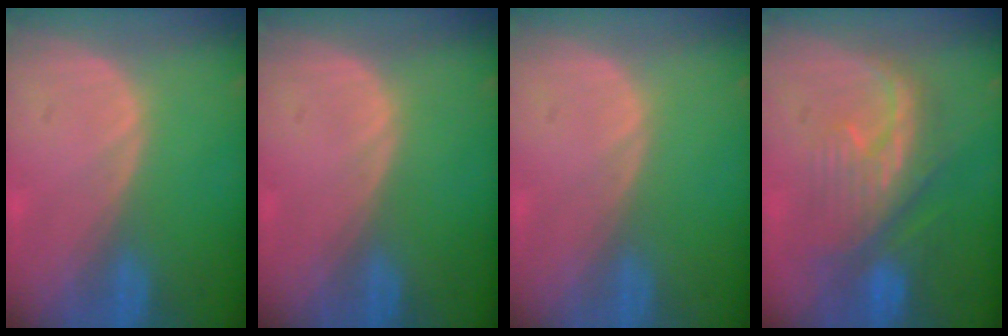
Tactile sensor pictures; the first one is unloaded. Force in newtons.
{"total": 0.0}
{"total": 0.0}
{"total": 8.1, "press": 8.1, "slide": 1.0}